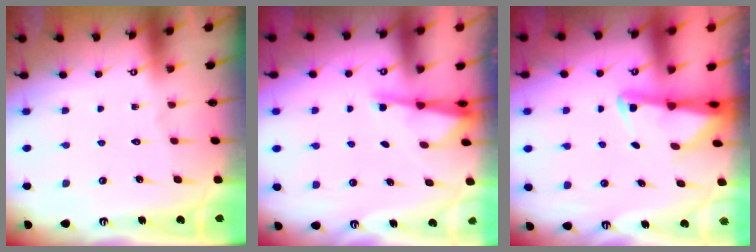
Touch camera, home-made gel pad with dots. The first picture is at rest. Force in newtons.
{"total": 2.7, "press": 2.7, "slide": 0.5}
{"total": 2.4, "press": 2.4, "slide": 0.5}